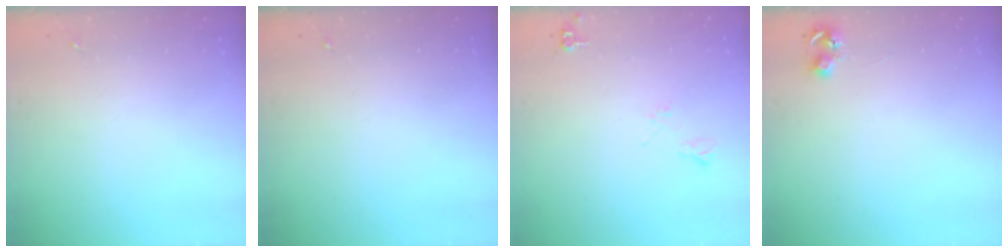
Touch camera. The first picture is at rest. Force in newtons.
{"total": 0.0}
{"total": 6.5, "press": 6.4, "slide": 1.0}
{"total": 5.3, "press": 5.3, "slide": 0.5}